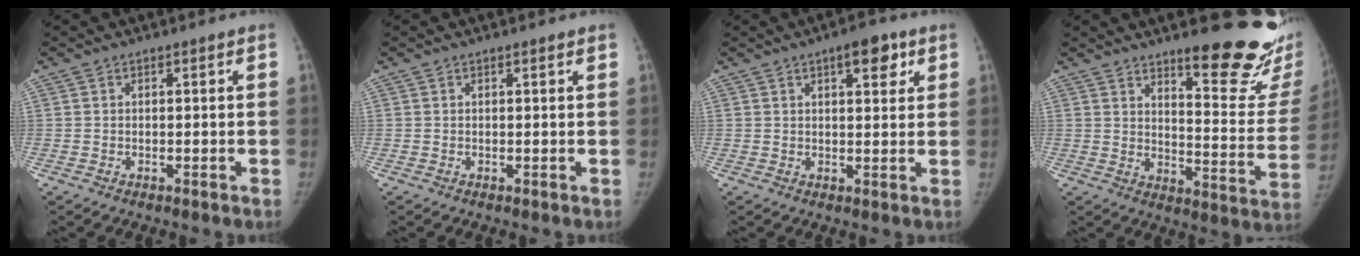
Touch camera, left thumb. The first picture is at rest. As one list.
[{"total": 0.9, "force": [0.7, 0.1, 0.5], "torque": [-0.003, 0.003, 0.008]}, {"total": 6.0, "force": [3.1, 2.5, 4.5], "torque": [-0.039, -0.010, 0.037]}, {"total": 19.5, "force": [14.4, 4.3, 12.5], "torque": [-0.124, -0.126, 0.189]}]